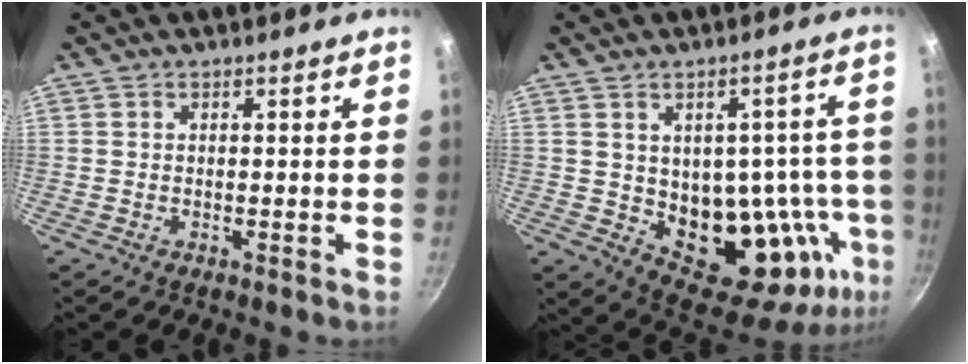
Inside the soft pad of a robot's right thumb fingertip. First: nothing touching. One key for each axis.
{"total": 19.3, "fx": -3.0, "fy": 12.7, "fz": 14.2, "tx": -0.105, "ty": 0.004, "tz": -0.014}